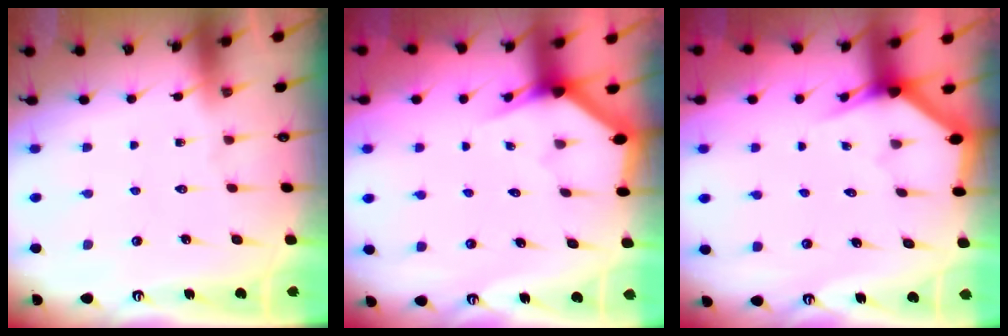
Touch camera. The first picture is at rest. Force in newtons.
{"total": 3.0, "press": 3.0, "slide": 0.1}
{"total": 3.0, "press": 3.0, "slide": 0.1}